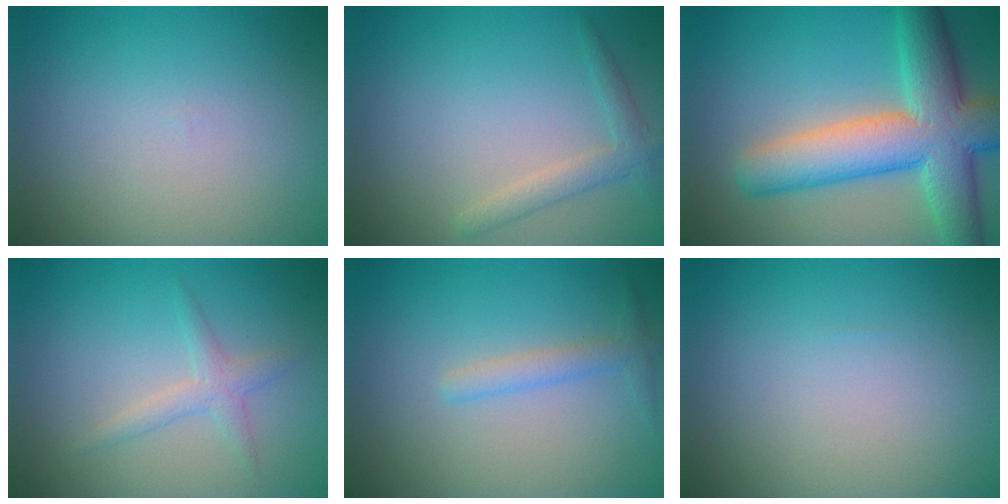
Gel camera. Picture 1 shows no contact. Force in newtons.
{"total": 1.9, "press": 1.9, "slide": 0.1}
{"total": 10.1, "press": 10.1, "slide": 0.5}
{"total": 1.8, "press": 1.8, "slide": 0.1}
{"total": 1.6, "press": 1.6, "slide": 0.1}
{"total": 0.0}